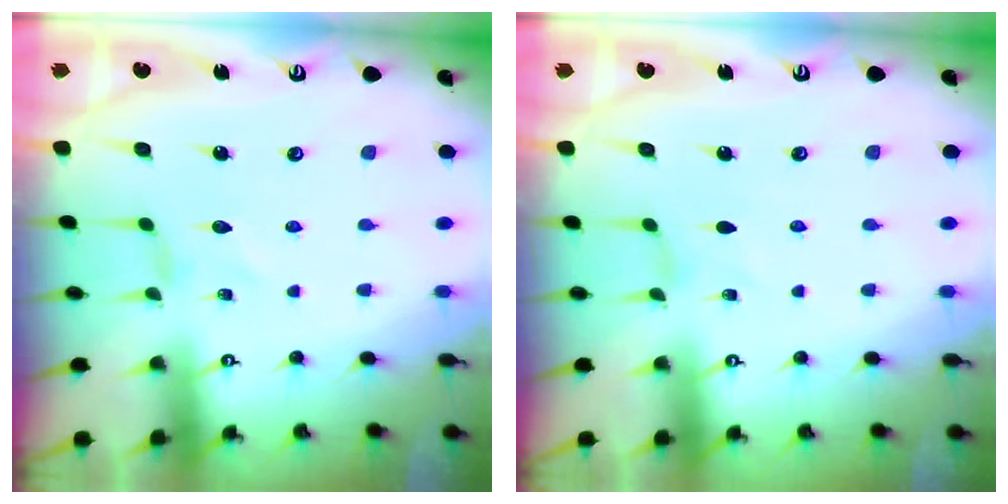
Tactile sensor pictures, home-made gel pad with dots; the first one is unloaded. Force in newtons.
{"total": 0.0}